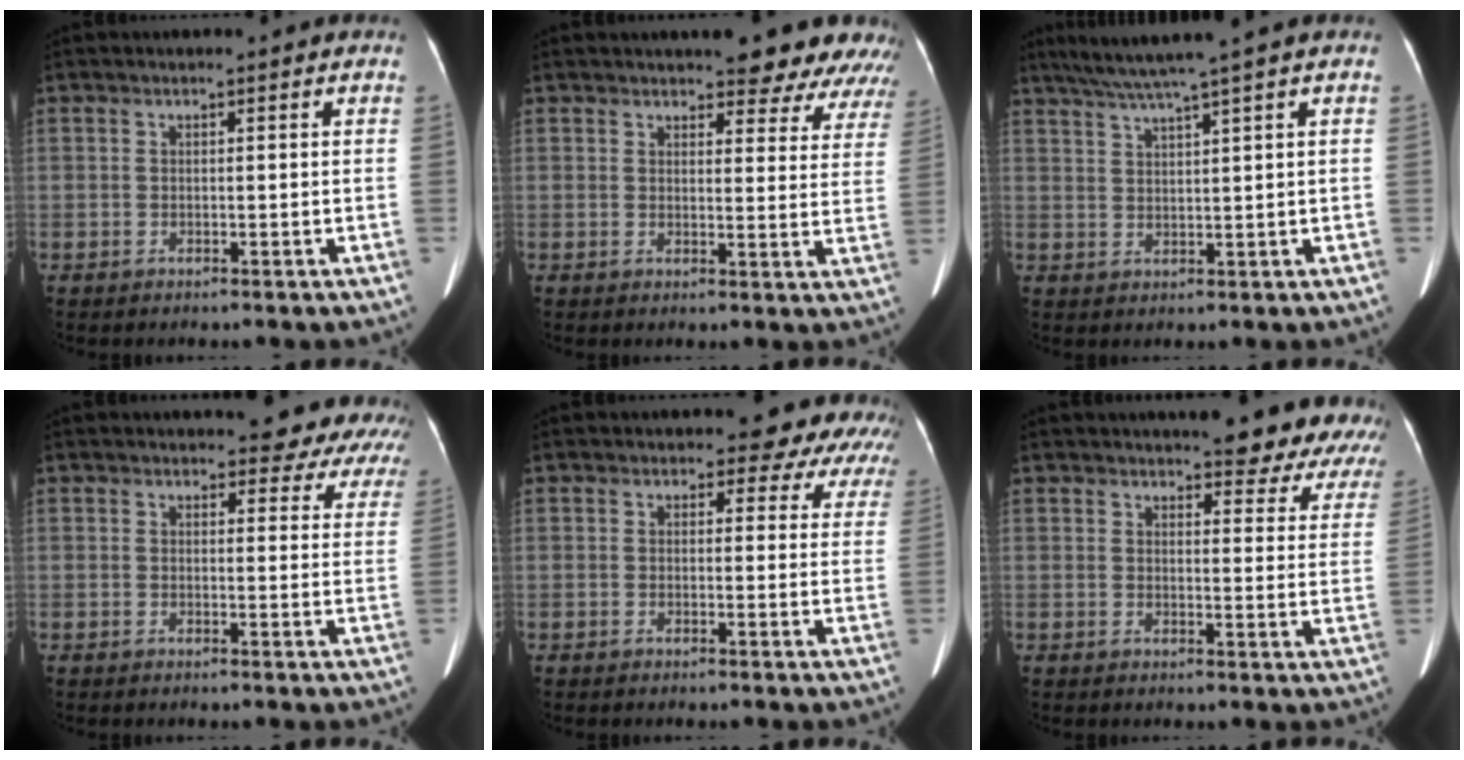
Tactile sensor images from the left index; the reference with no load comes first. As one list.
[{"total": 12.6, "force": [11.4, 3.1, 4.2], "torque": [-0.017, -0.023, 0.106]}, {"total": 6.3, "force": [4.8, -1.6, 3.8], "torque": [-0.068, 0.013, 0.087]}, {"total": 9.9, "force": [9.3, 2.7, 1.7], "torque": [0.011, -0.019, 0.075]}, {"total": 8.3, "force": [7.4, 3.6, 1.3], "torque": [0.020, -0.010, 0.052]}, {"total": 14.6, "force": [13.7, 2.6, 4.2], "torque": [-0.024, -0.040, 0.133]}]